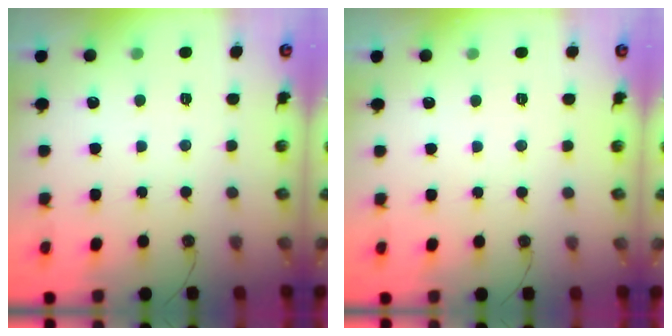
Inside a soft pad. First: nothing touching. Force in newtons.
{"total": 1.7, "press": 0.9, "slide": 1.5}